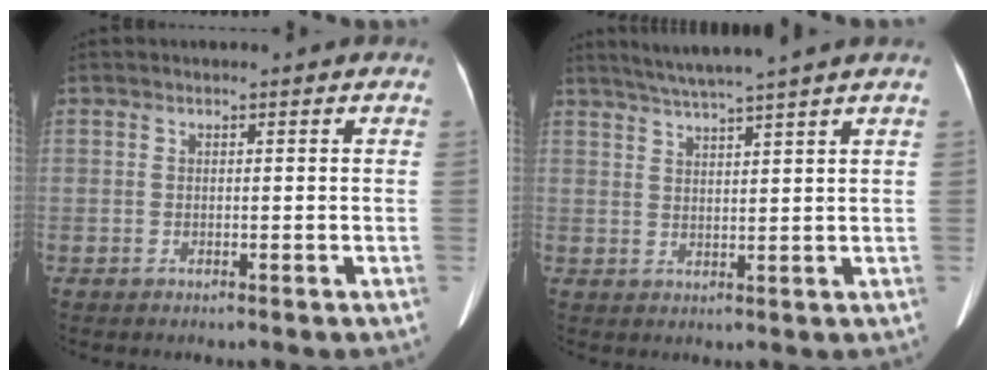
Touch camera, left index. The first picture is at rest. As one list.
[{"total": 7.5, "force": [6.3, -1.7, 3.8], "torque": [-0.062, 0.015, 0.096]}]